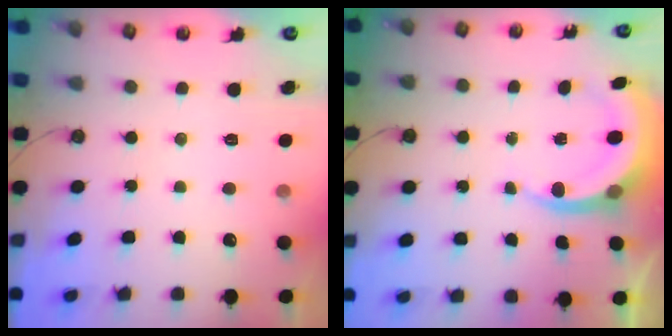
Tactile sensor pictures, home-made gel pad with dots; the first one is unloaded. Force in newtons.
{"total": 5.3, "press": 5.3, "slide": 0.5}